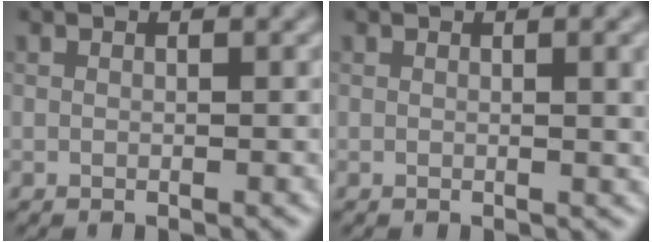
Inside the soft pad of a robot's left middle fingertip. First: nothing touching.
{"total": 3.1, "force": [0.6, 1.0, 2.9], "torque": [-0.028, 0.005, 0.006]}